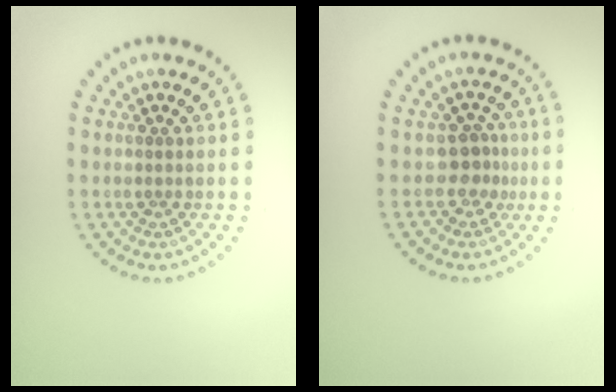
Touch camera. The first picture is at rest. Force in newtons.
{"total": 2.2, "press": 1.6, "slide": 1.5}